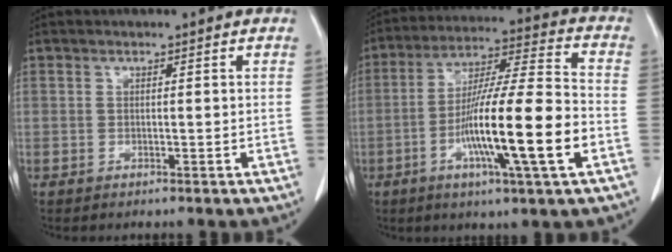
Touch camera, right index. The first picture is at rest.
{"total": 17.0, "force": [-5.1, 0.1, 16.3], "torque": [-0.291, -0.010, -0.092]}